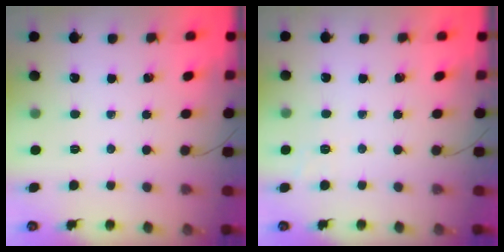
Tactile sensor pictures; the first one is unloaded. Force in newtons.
{"total": 1.6, "press": 0.2, "slide": 1.6}